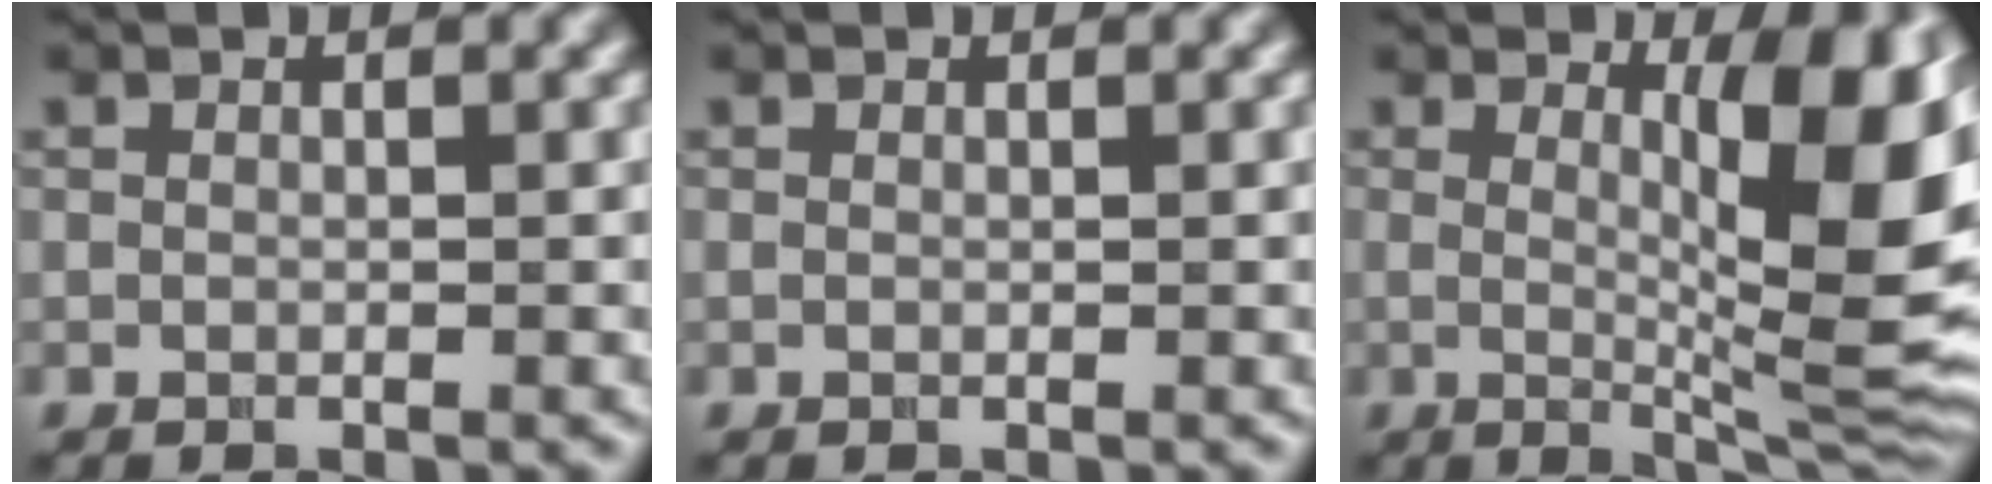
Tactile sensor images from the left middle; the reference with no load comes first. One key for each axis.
{"total": 0.0}
{"total": 11.2, "fx": 1.2, "fy": 2.8, "fz": 10.7, "tx": -0.127, "ty": -0.012, "tz": 0.030}